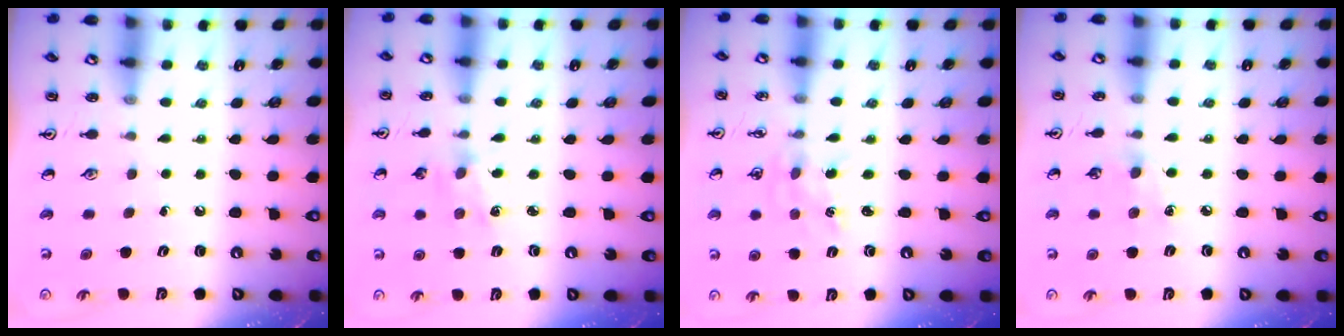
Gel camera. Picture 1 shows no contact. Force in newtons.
{"total": 1.8, "press": 1.7, "slide": 0.4}
{"total": 0.0}
{"total": 6.5, "press": 6.5, "slide": 0.8}